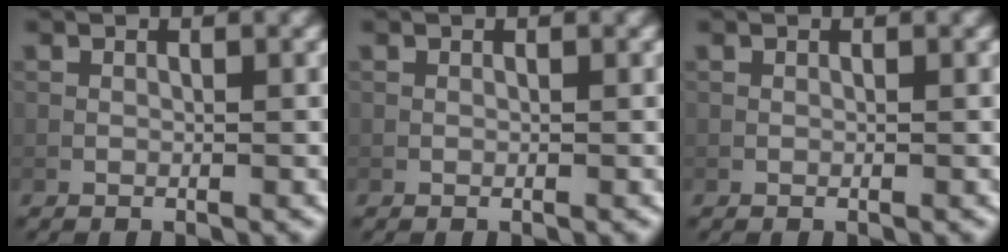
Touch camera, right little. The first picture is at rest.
{"total": 0.0}
{"total": 0.0}